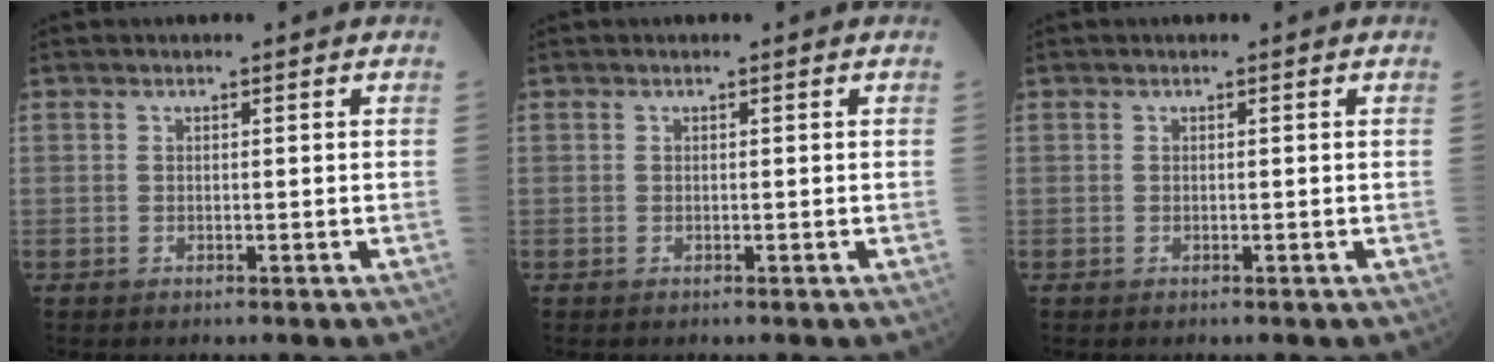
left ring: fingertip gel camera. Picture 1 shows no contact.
{"total": 0.0}
{"total": 0.0}